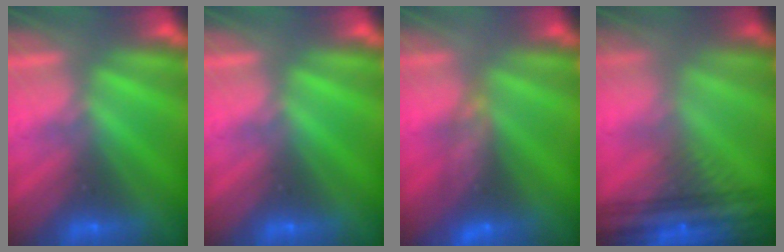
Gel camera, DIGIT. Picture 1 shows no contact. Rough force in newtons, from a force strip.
{"total": 0.0}
{"total": 8.6}
{"total": 7.5}